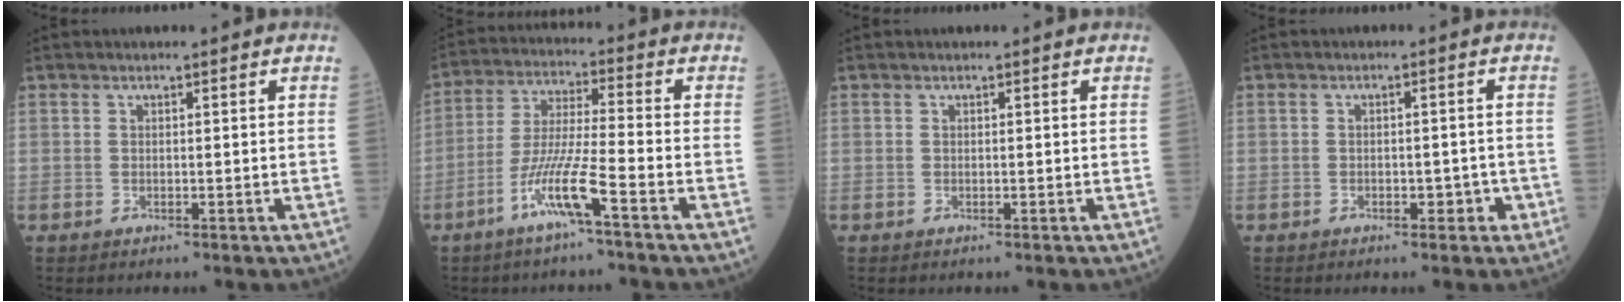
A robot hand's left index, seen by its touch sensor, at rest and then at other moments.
{"total": 8.8, "force": [-4.9, -0.7, 7.3], "torque": [-0.150, -0.006, -0.098]}
{"total": 0.0}
{"total": 2.5, "force": [-1.2, 1.4, 1.7], "torque": [-0.018, 0.007, -0.015]}